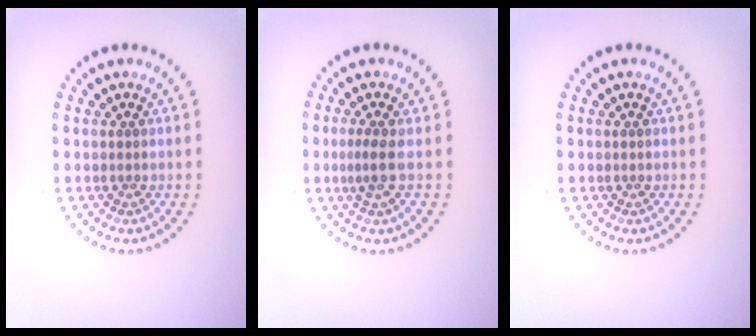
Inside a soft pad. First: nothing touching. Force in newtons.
{"total": 1.7, "press": 1.3, "slide": 1.2}
{"total": 0.0}